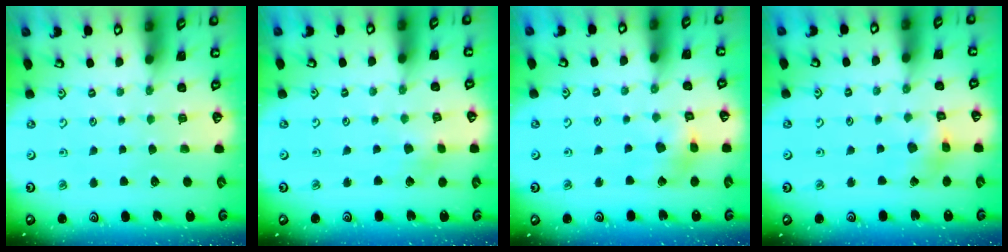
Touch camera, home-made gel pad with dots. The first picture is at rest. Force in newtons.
{"total": 2.5, "press": 2.4, "slide": 0.5}
{"total": 7.1, "press": 7.0, "slide": 0.9}
{"total": 4.8, "press": 4.7, "slide": 0.6}